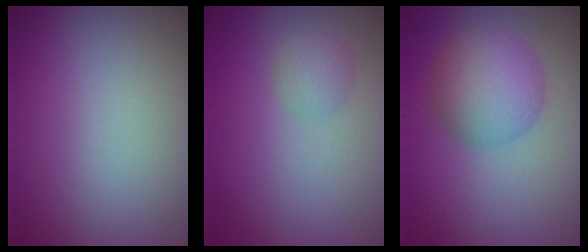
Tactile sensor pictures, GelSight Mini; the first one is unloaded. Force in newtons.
{"total": 1.5, "press": 1.5, "slide": 0.0}
{"total": 5.2, "press": 5.2, "slide": 0.2}